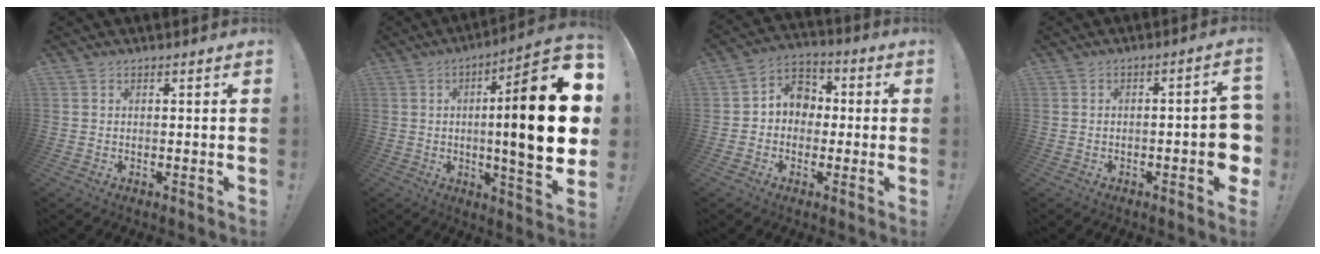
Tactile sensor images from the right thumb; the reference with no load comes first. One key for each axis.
{"total": 22.3, "fx": 1.5, "fy": 3.5, "fz": 22.0, "tx": -0.349, "ty": -0.008, "tz": 0.013}
{"total": 8.3, "fx": 0.1, "fy": 7.7, "fz": 3.3, "tx": -0.046, "ty": 0.014, "tz": 0.009}
{"total": 6.7, "fx": -1.6, "fy": 1.7, "fz": 6.2, "tx": -0.078, "ty": 0.004, "tz": -0.022}